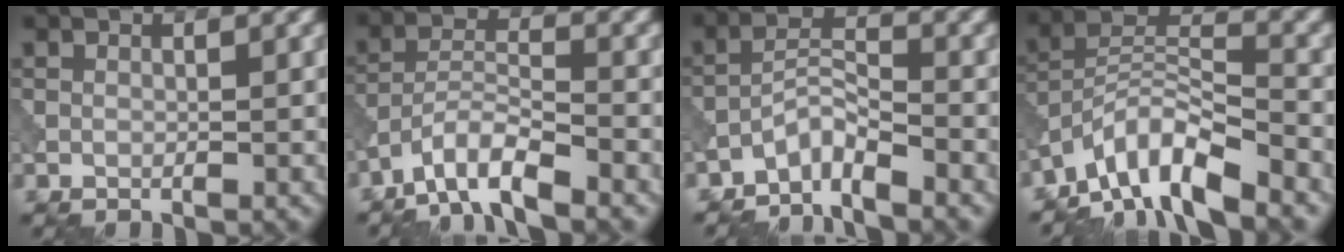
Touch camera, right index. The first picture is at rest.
{"total": 4.8, "force": [-3.9, 0.8, 2.7], "torque": [-0.048, 0.005, -0.082]}
{"total": 3.4, "force": [-3.0, 0.4, 1.6], "torque": [-0.029, 0.009, -0.066]}
{"total": 7.6, "force": [-6.1, 1.8, 4.0], "torque": [-0.061, 0.005, -0.124]}